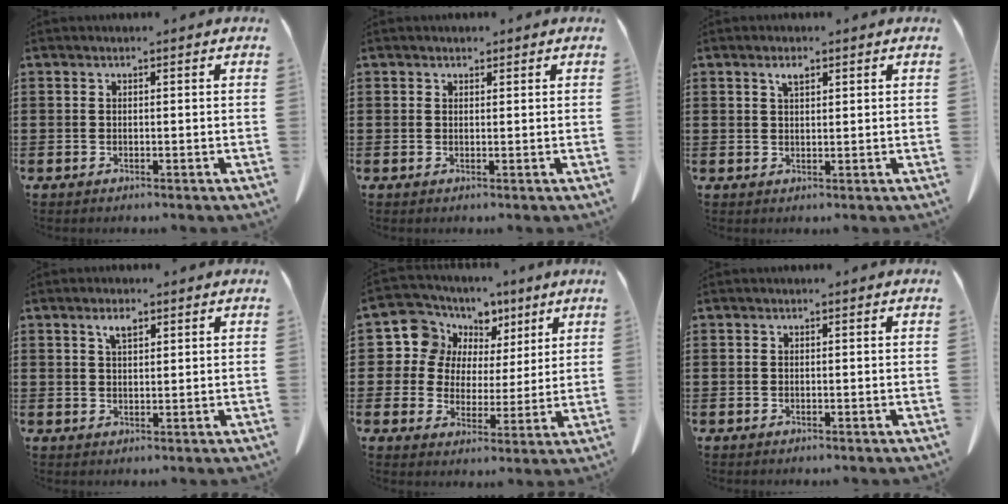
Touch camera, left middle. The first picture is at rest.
{"total": 1.0, "force": [0.9, 0.5, 0.2], "torque": [-0.005, 0.000, 0.018]}
{"total": 2.1, "force": [1.3, 0.6, 1.5], "torque": [-0.033, 0.001, 0.023]}
{"total": 2.8, "force": [1.7, 0.9, 2.0], "torque": [-0.038, -0.001, 0.029]}
{"total": 8.8, "force": [4.5, 7.4, 1.5], "torque": [-0.084, -0.018, 0.086]}
{"total": 0.0}